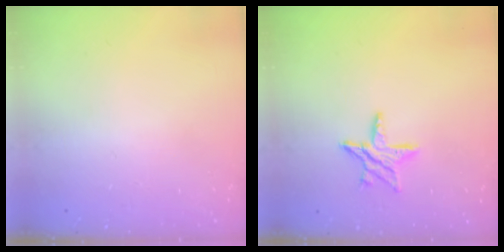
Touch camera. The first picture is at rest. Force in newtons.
{"total": 8.7, "press": 8.7, "slide": 0.6}